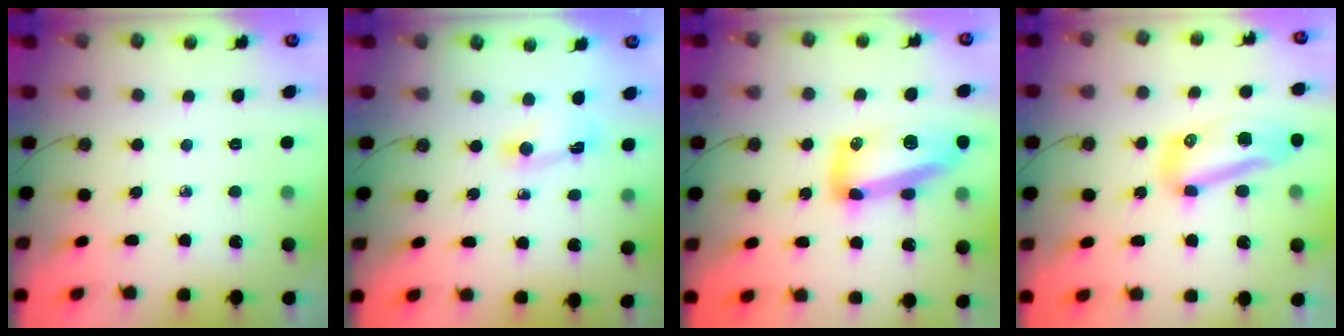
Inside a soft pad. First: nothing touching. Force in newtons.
{"total": 2.2, "press": 2.2, "slide": 0.3}
{"total": 15.4, "press": 15.3, "slide": 1.9}
{"total": 20.4, "press": 15.1, "slide": 13.7}